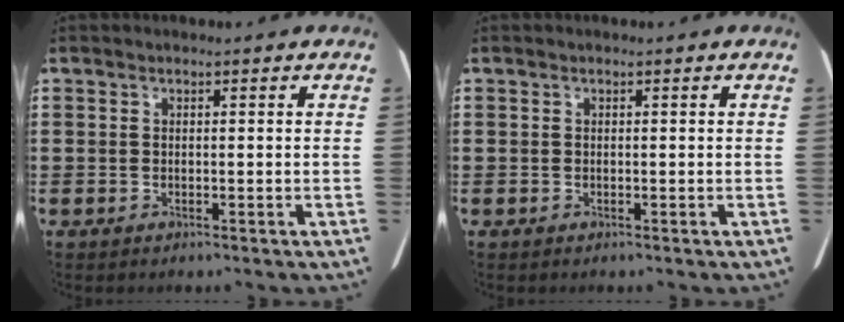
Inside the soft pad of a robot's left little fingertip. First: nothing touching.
{"total": 0.0}